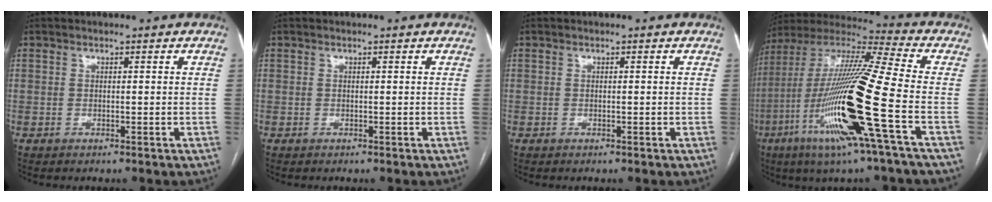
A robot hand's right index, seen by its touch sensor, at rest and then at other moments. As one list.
[{"total": 0.0}, {"total": 0.0}, {"total": 22.8, "force": [-7.2, -0.2, 21.6], "torque": [-0.445, -0.028, -0.144]}]